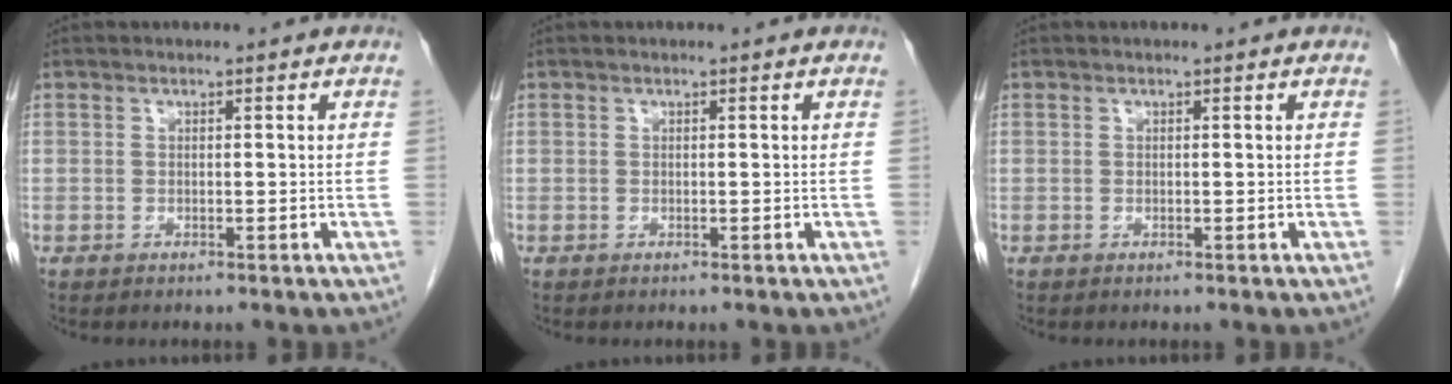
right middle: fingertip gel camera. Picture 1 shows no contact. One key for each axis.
{"total": 0.0}
{"total": 0.0}